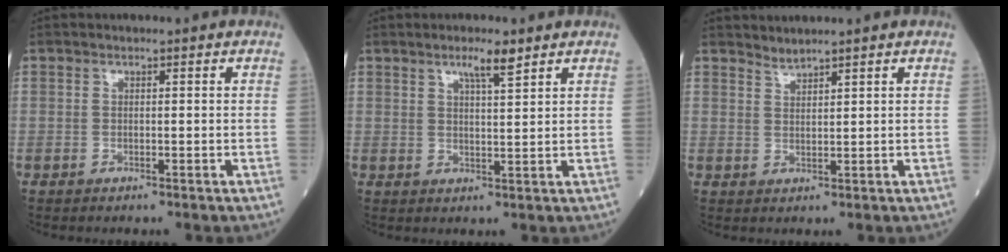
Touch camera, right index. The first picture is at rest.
{"total": 3.8, "force": [2.7, 0.2, 2.6], "torque": [-0.051, 0.000, 0.048]}
{"total": 1.7, "force": [1.6, -0.4, -0.1], "torque": [-0.002, -0.002, 0.036]}